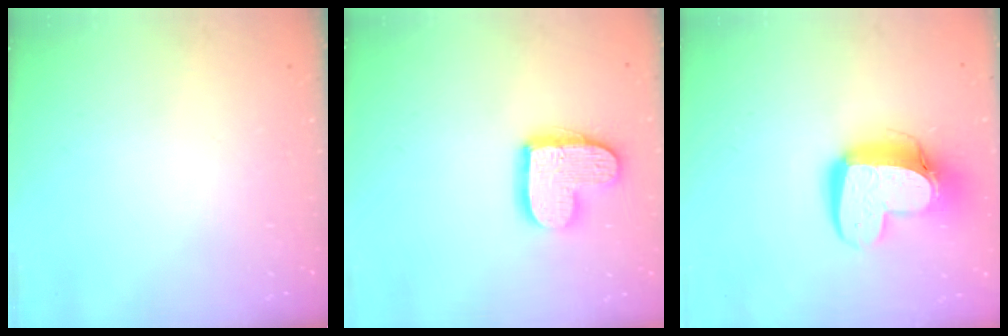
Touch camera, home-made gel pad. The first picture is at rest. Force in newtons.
{"total": 13.0, "press": 13.0, "slide": 0.8}
{"total": 15.5, "press": 15.5, "slide": 1.2}